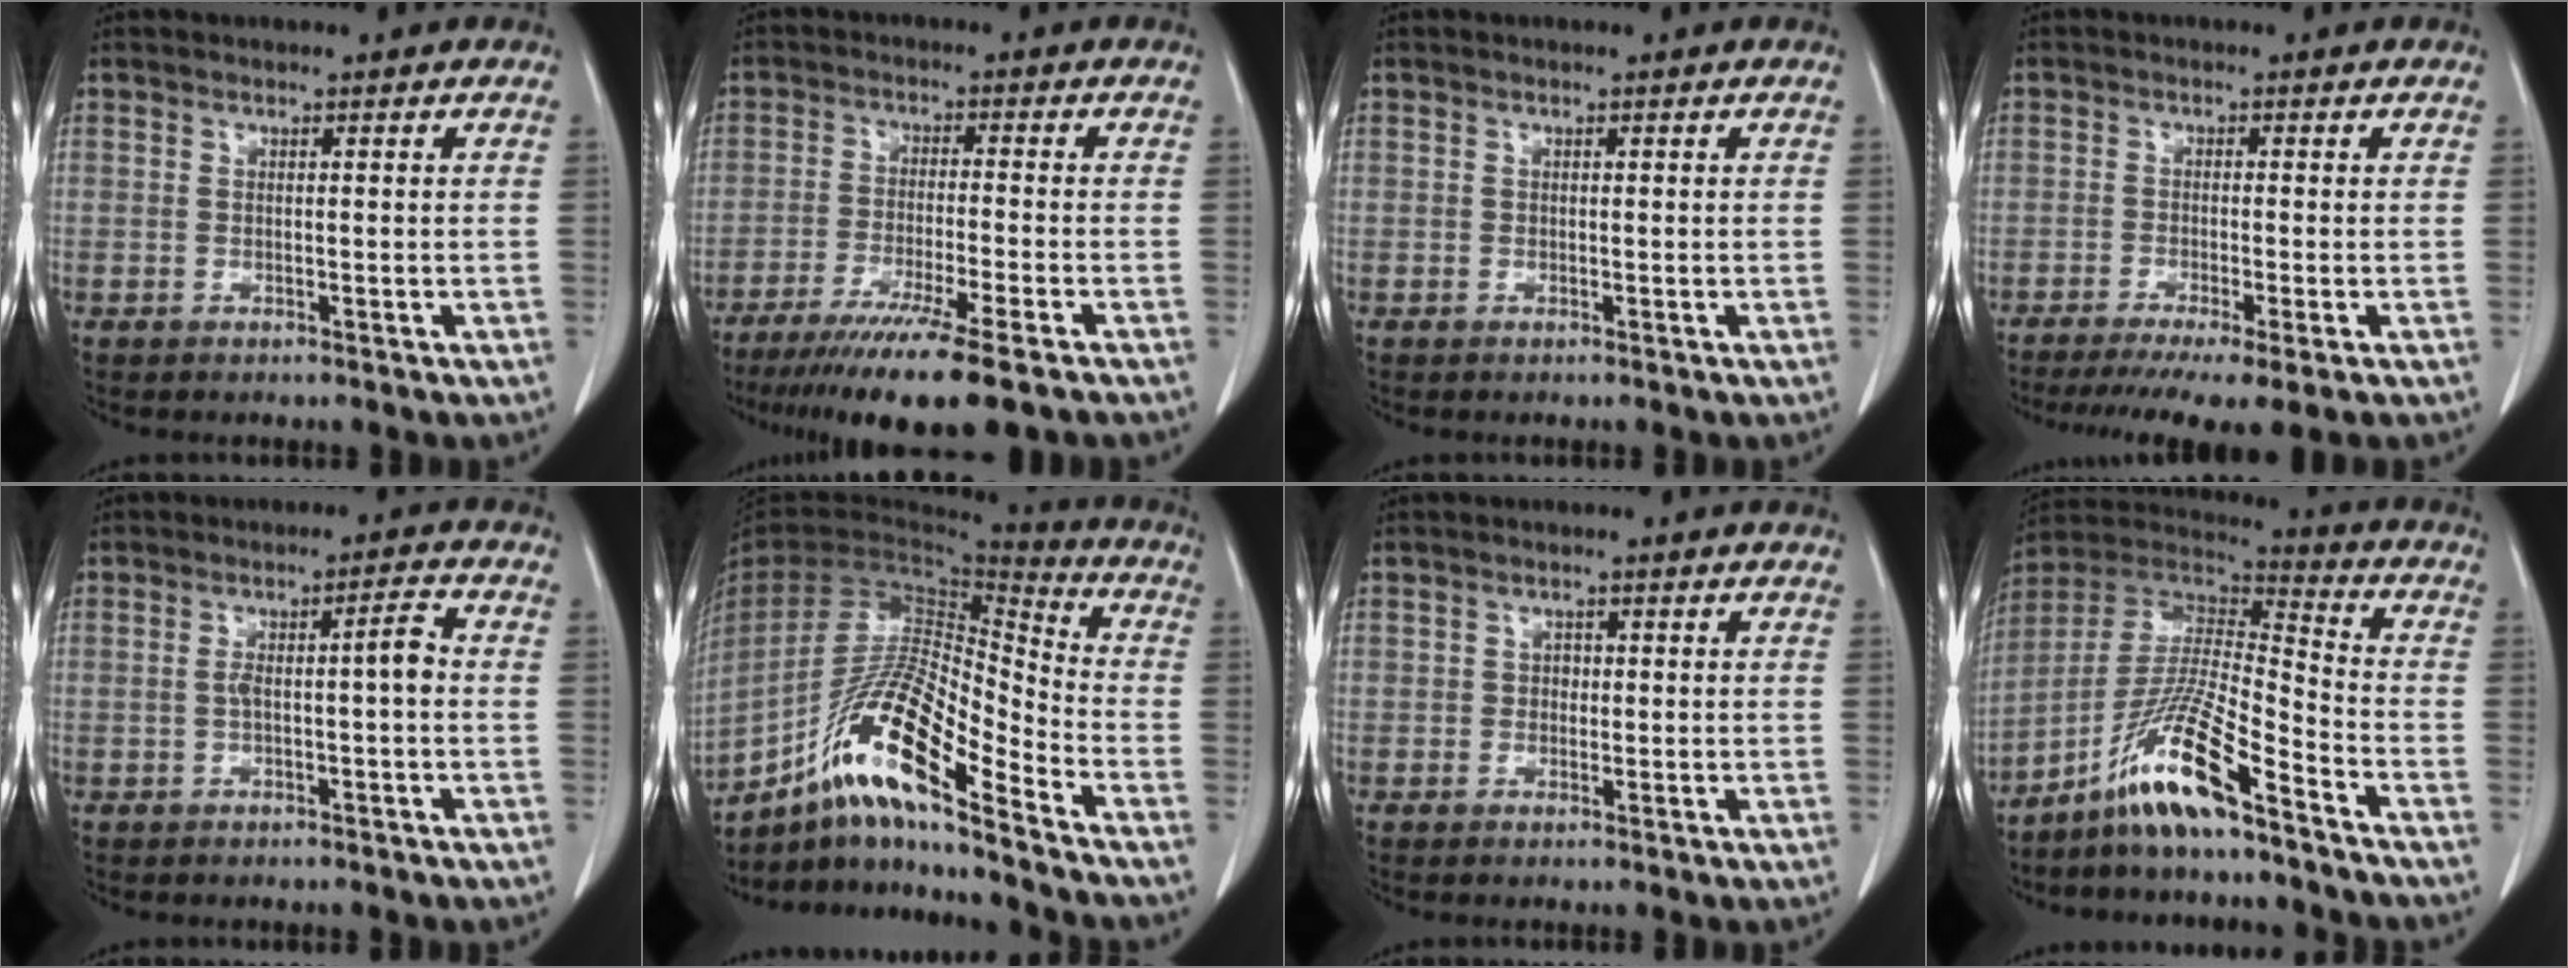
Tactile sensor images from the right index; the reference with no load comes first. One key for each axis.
{"total": 13.5, "fx": -10.0, "fy": 0.1, "fz": 9.1, "tx": -0.144, "ty": -0.039, "tz": -0.158}
{"total": 0.0}
{"total": 8.3, "fx": -5.9, "fy": 0.5, "fz": 5.9, "tx": -0.089, "ty": -0.016, "tz": -0.093}
{"total": 4.0, "fx": -0.4, "fy": 0.4, "fz": 4.0, "tx": -0.066, "ty": 0.016, "tz": -0.004}
{"total": 17.2, "fx": -11.0, "fy": 1.9, "fz": 13.1, "tx": -0.255, "ty": -0.004, "tz": -0.198}
{"total": 1.1, "fx": 0.0, "fy": 1.0, "fz": 0.5, "tx": -0.004, "ty": 0.004, "tz": -0.002}
{"total": 13.4, "fx": -9.0, "fy": 0.7, "fz": 9.9, "tx": -0.197, "ty": 0.001, "tz": -0.170}